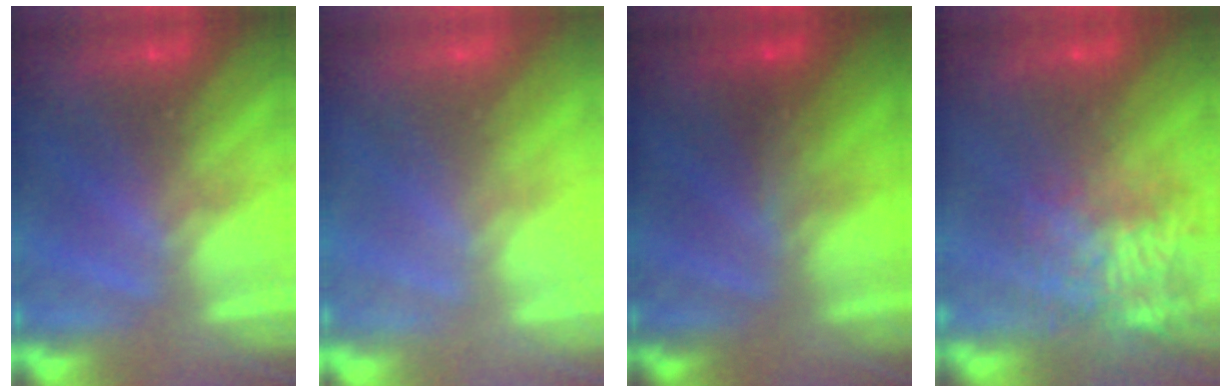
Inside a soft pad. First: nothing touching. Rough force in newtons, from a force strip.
{"total": 5.9}
{"total": 3.8}
{"total": 7.5}